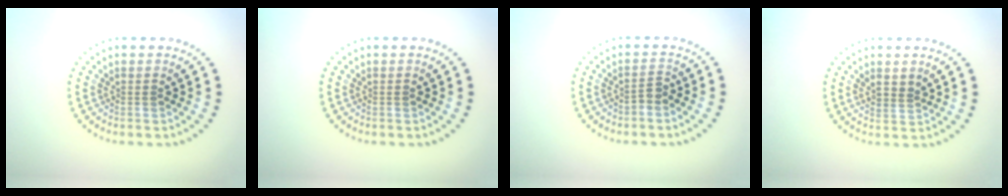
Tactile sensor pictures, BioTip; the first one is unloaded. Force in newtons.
{"total": 0.0}
{"total": 1.2, "press": 1.0, "slide": 0.7}
{"total": 1.5, "press": 1.4, "slide": 0.6}